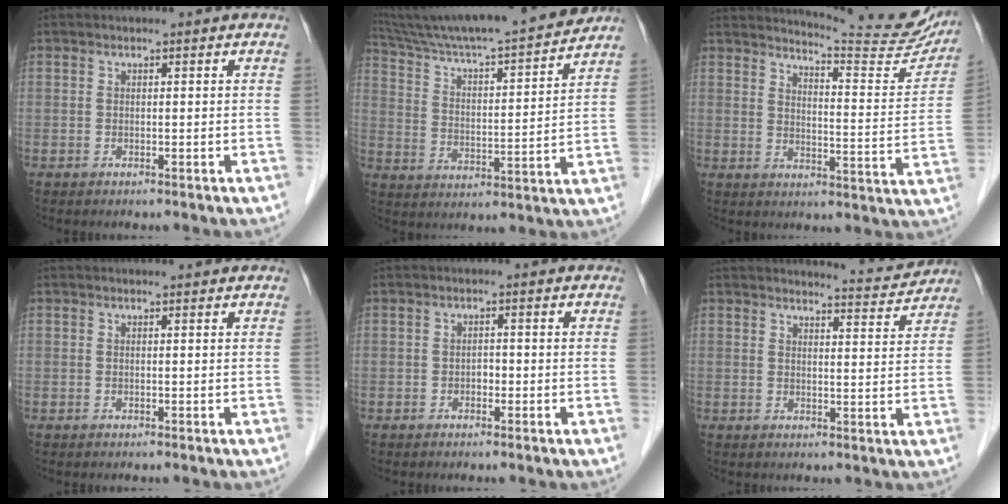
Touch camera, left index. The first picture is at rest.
{"total": 21.4, "force": [19.5, 0.0, 8.9], "torque": [-0.154, -0.009, 0.298]}
{"total": 15.8, "force": [15.3, 0.5, 4.2], "torque": [-0.061, -0.073, 0.179]}
{"total": 0.7, "force": [0.7, -0.1, 0.1], "torque": [-0.009, -0.002, 0.008]}
{"total": 0.9, "force": [-0.4, 0.6, 0.6], "torque": [-0.007, 0.004, -0.008]}
{"total": 5.2, "force": [5.1, -0.4, -0.5], "torque": [-0.009, -0.018, 0.064]}